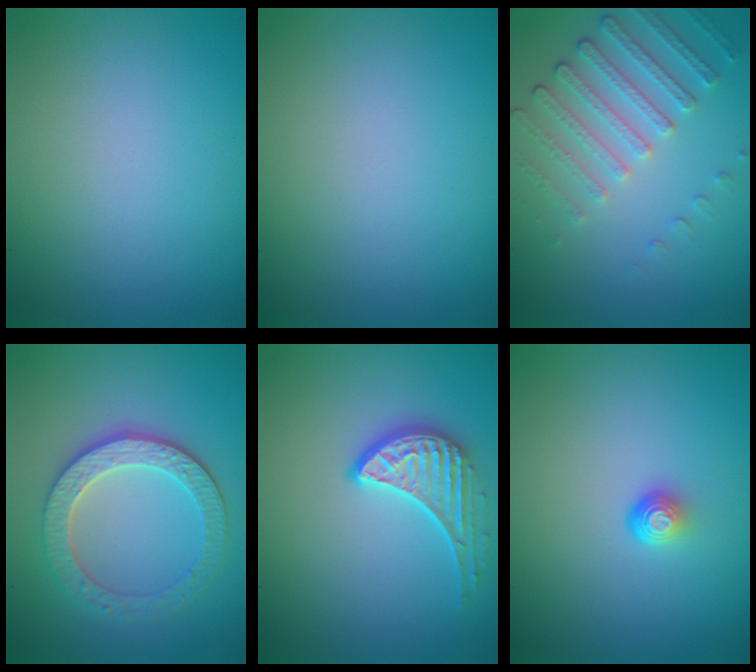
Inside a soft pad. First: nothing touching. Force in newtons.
{"total": 0.0}
{"total": 4.5, "press": 3.5, "slide": 2.9}
{"total": 4.6, "press": 4.0, "slide": 2.2}
{"total": 3.5, "press": 3.0, "slide": 1.8}
{"total": 1.5, "press": 0.9, "slide": 1.2}